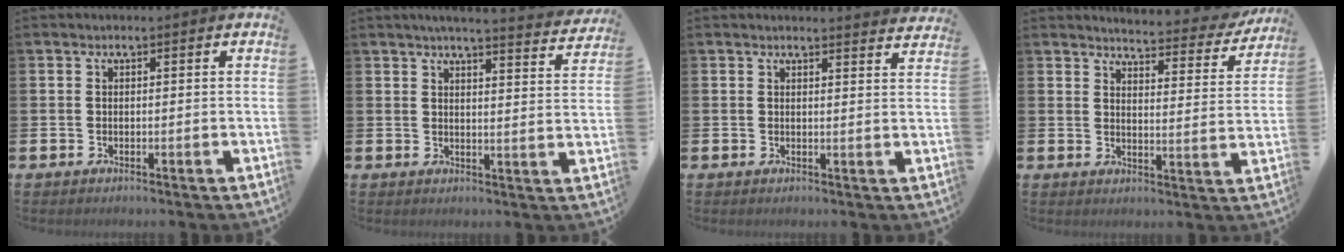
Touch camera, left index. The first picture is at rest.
{"total": 4.6, "force": [4.4, -0.3, 1.4], "torque": [-0.024, -0.032, 0.072]}
{"total": 2.2, "force": [2.2, 0.0, -0.1], "torque": [0.011, -0.017, 0.037]}
{"total": 4.0, "force": [3.9, 0.5, 0.7], "torque": [-0.021, -0.034, 0.061]}